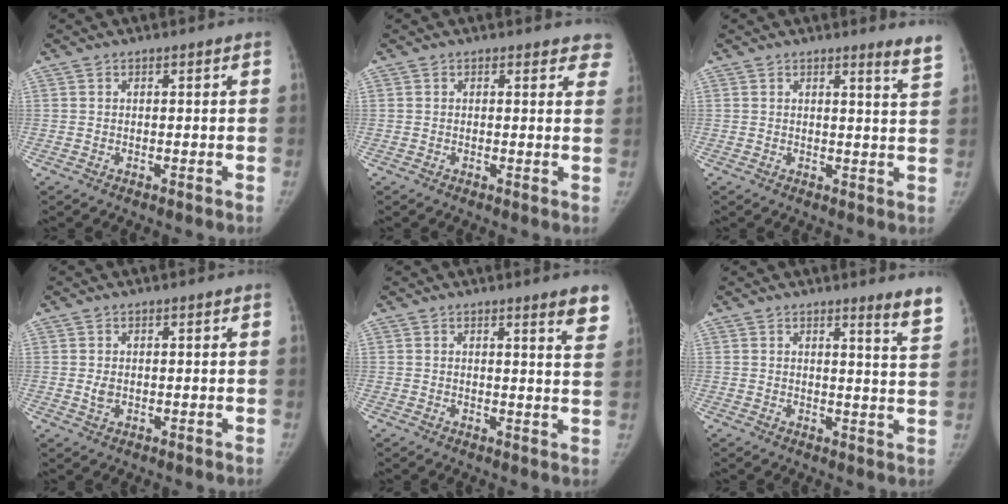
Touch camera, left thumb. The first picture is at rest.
{"total": 4.6, "force": [4.0, 1.9, 1.1], "torque": [0.026, -0.016, 0.025]}
{"total": 4.0, "force": [3.4, -0.3, 2.1], "torque": [-0.027, -0.033, 0.032]}
{"total": 1.6, "force": [0.1, 1.2, 1.1], "torque": [-0.013, -0.002, 0.006]}
{"total": 6.1, "force": [4.5, 0.6, 4.2], "torque": [-0.037, -0.023, 0.044]}
{"total": 5.5, "force": [4.4, -0.3, 3.3], "torque": [-0.038, -0.040, 0.044]}